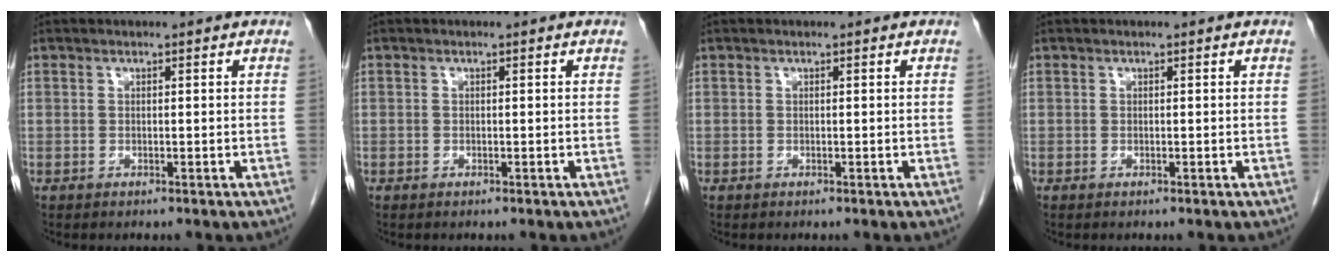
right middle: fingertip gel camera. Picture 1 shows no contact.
{"total": 0.0}
{"total": 0.0}
{"total": 0.0}